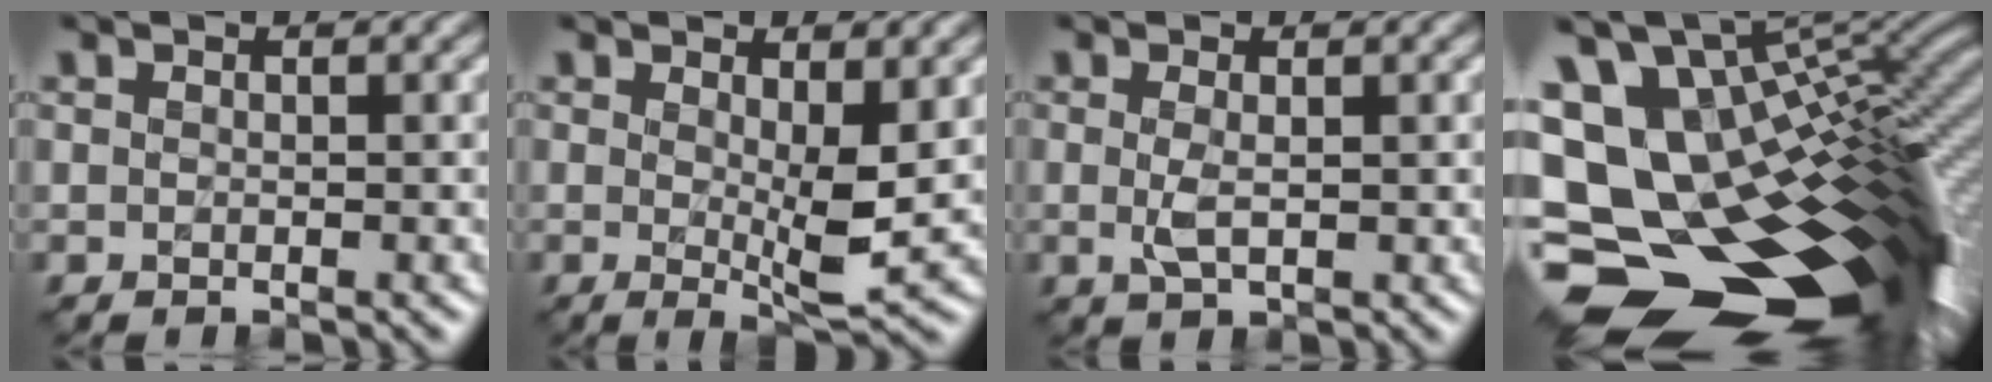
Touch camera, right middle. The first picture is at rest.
{"total": 3.1, "force": [0.8, 0.4, 3.0], "torque": [-0.057, -0.004, 0.016]}
{"total": 2.0, "force": [-0.3, 0.7, 1.9], "torque": [-0.041, -0.002, -0.002]}
{"total": 17.9, "force": [-3.3, 10.5, 14.1], "torque": [-0.248, -0.045, -0.013]}